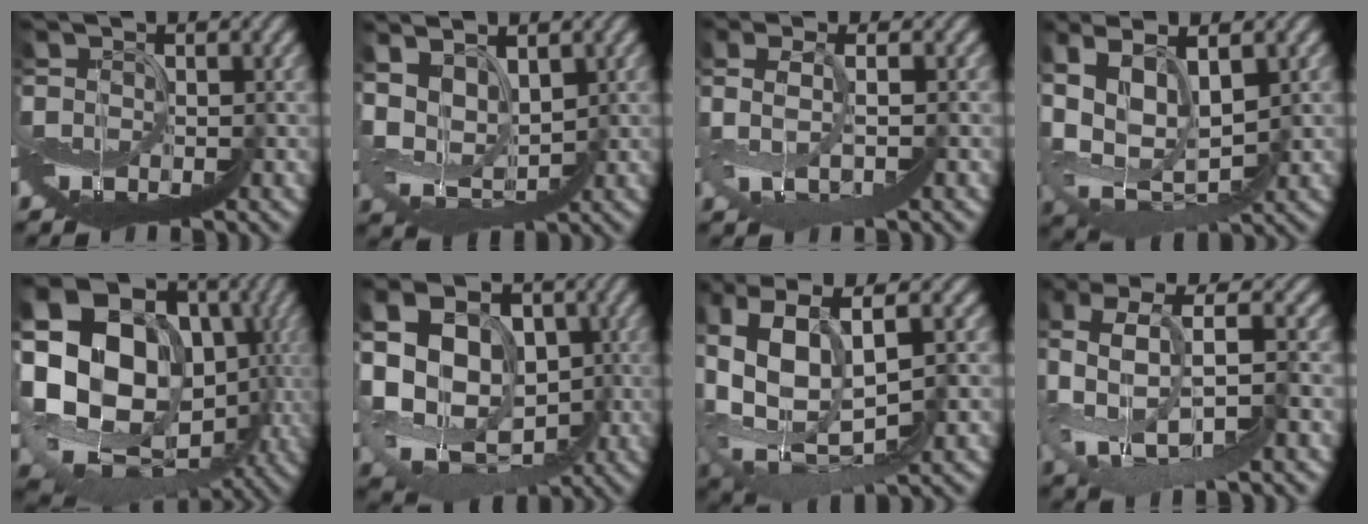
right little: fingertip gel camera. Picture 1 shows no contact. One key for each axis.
{"total": 4.6, "fx": 4.5, "fy": 0.7, "fz": 1.0, "tx": -0.050, "ty": 0.008, "tz": 0.076}
{"total": 3.0, "fx": 2.3, "fy": -1.7, "fz": 0.9, "tx": -0.054, "ty": 0.012, "tz": 0.032}
{"total": 7.7, "fx": 4.8, "fy": 2.8, "fz": 5.3, "tx": -0.142, "ty": 0.006, "tz": 0.086}
{"total": 17.5, "fx": 4.6, "fy": 14.6, "fz": 8.5, "tx": -0.196, "ty": -0.001, "tz": 0.081}
{"total": 9.6, "fx": 2.2, "fy": 7.7, "fz": 5.3, "tx": -0.133, "ty": -0.005, "tz": 0.038}
{"total": 10.0, "fx": 3.5, "fy": 5.1, "fz": 7.9, "tx": -0.197, "ty": -0.012, "tz": 0.089}
{"total": 5.7, "fx": 1.8, "fy": 2.2, "fz": 4.9, "tx": -0.152, "ty": 0.014, "tz": 0.030}